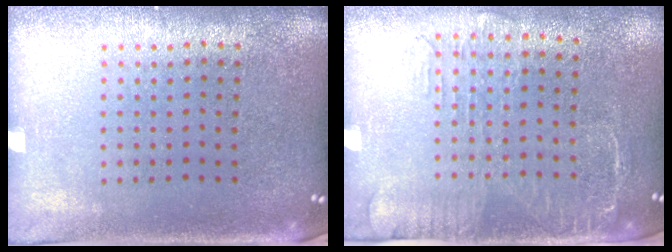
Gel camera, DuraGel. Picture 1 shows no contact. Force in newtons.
{"total": 1.8, "press": 1.5, "slide": 0.9}